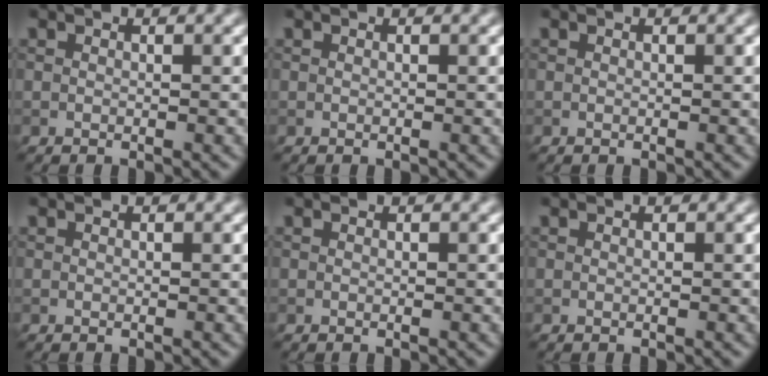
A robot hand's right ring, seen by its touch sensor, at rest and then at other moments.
{"total": 0.0}
{"total": 0.0}
{"total": 0.0}
{"total": 0.0}
{"total": 0.0}